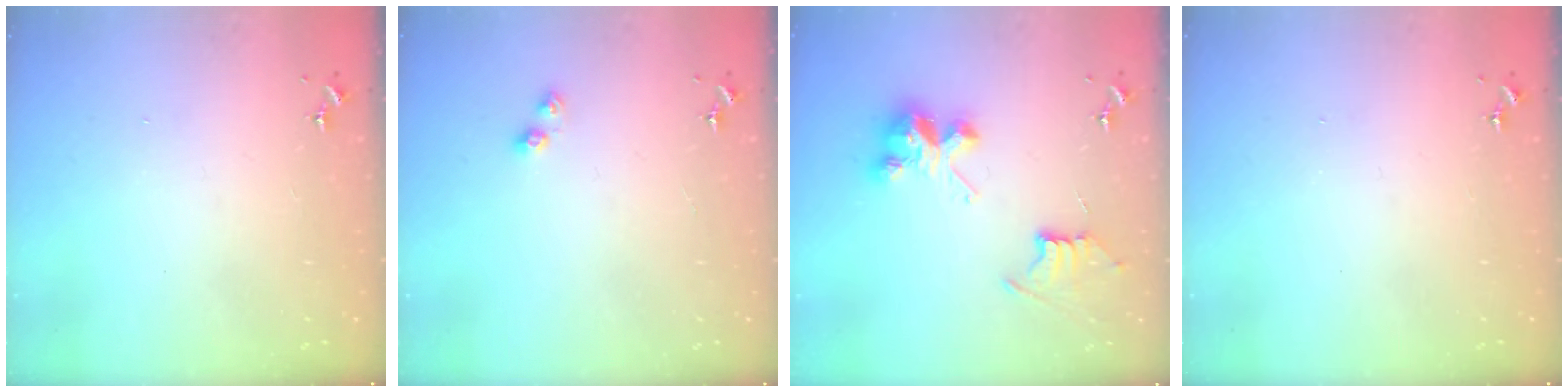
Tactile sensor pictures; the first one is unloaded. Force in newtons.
{"total": 3.4, "press": 3.4, "slide": 0.4}
{"total": 9.5, "press": 9.5, "slide": 0.7}
{"total": 0.0}